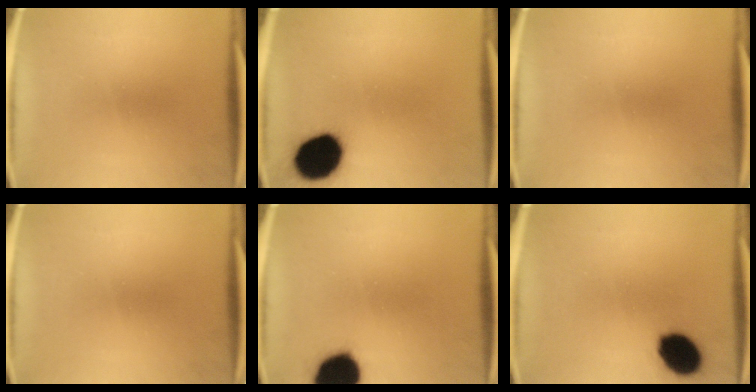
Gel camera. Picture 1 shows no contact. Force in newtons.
{"total": 16.5}
{"total": 0.0}
{"total": 0.0}
{"total": 15.8}
{"total": 11.6}